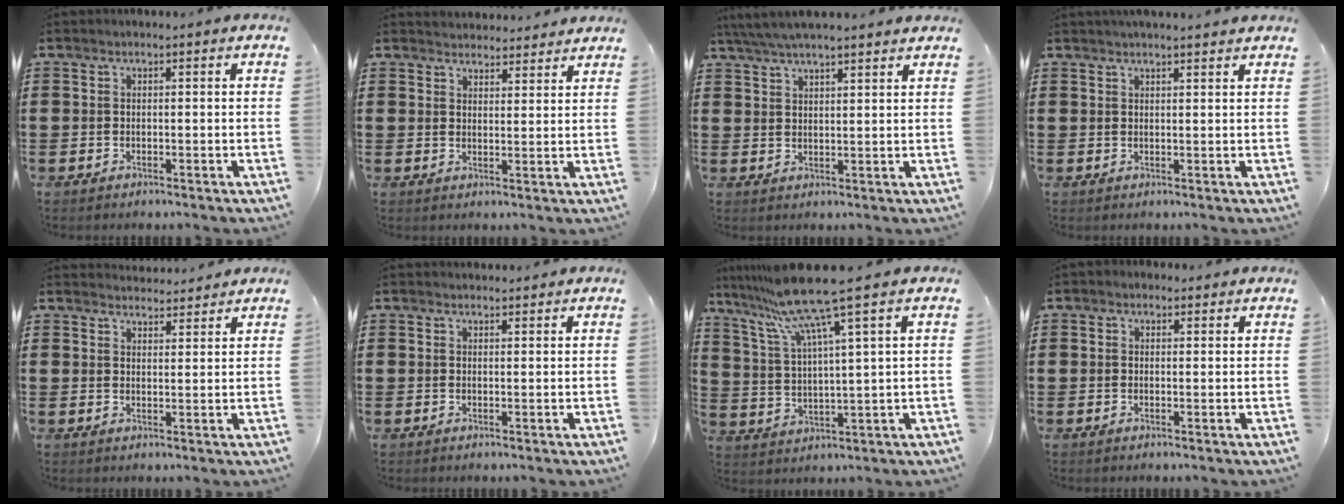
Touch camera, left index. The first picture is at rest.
{"total": 2.9, "force": [2.8, 0.3, -0.5], "torque": [-0.001, -0.008, 0.053]}
{"total": 4.5, "force": [4.1, 0.1, 1.8], "torque": [-0.047, -0.009, 0.074]}
{"total": 1.8, "force": [1.8, -0.1, 0.3], "torque": [-0.010, 0.001, 0.034]}
{"total": 3.0, "force": [3.0, 0.3, -0.1], "torque": [-0.006, -0.009, 0.056]}
{"total": 1.1, "force": [1.1, 0.2, 0.0], "torque": [-0.003, 0.002, 0.021]}
{"total": 11.3, "force": [8.0, -0.5, 7.9], "torque": [-0.188, -0.035, 0.131]}
{"total": 1.2, "force": [0.9, 0.7, 0.1], "torque": [-0.006, 0.007, 0.017]}